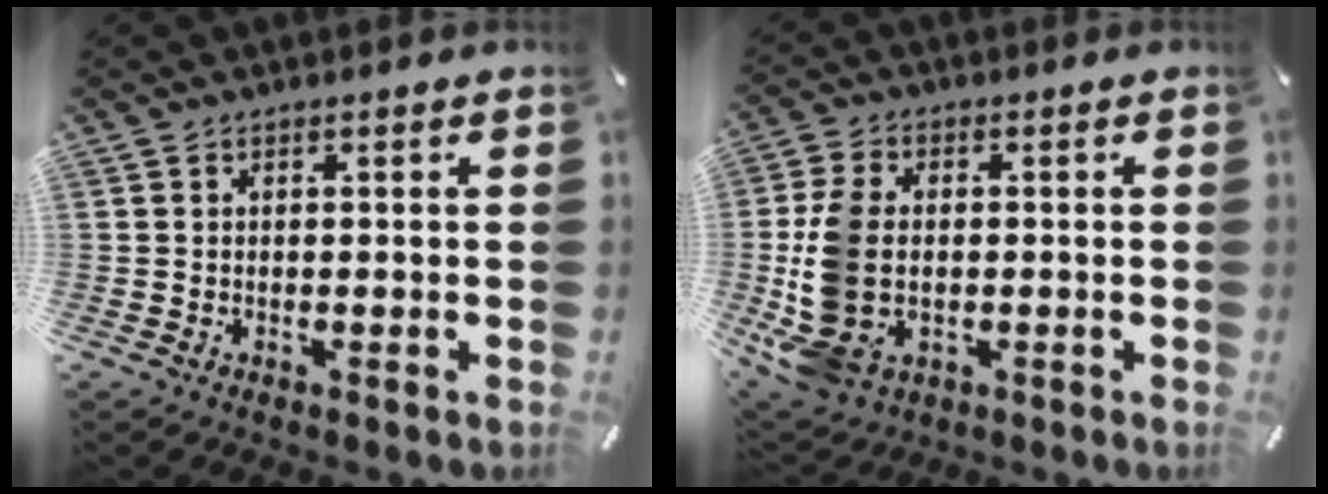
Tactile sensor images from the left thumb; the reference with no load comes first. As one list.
[{"total": 13.1, "force": [-1.2, 9.7, 8.7], "torque": [-0.217, 0.008, -0.020]}]